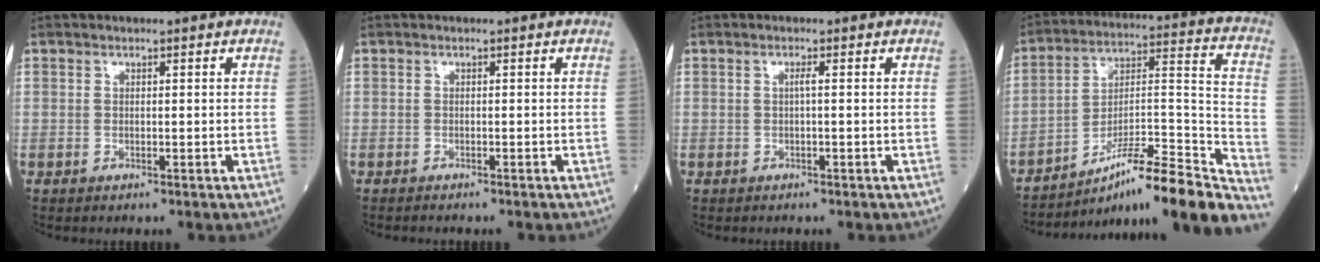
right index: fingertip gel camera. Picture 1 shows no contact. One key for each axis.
{"total": 1.9, "fx": -1.7, "fy": 0.2, "fz": 0.8, "tx": -0.017, "ty": -0.003, "tz": -0.018}
{"total": 0.7, "fx": -0.1, "fy": -0.1, "fz": 0.7, "tx": -0.014, "ty": 0.001, "tz": -0.001}
{"total": 23.1, "fx": -18.8, "fy": 0.4, "fz": 13.4, "tx": -0.159, "ty": 0.018, "tz": -0.293}